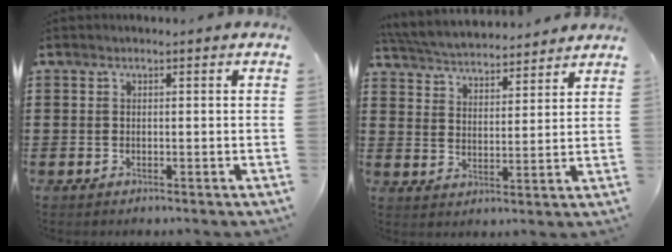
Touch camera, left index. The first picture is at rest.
{"total": 4.7, "force": [4.7, 0.2, 0.3], "torque": [-0.030, -0.029, 0.081]}